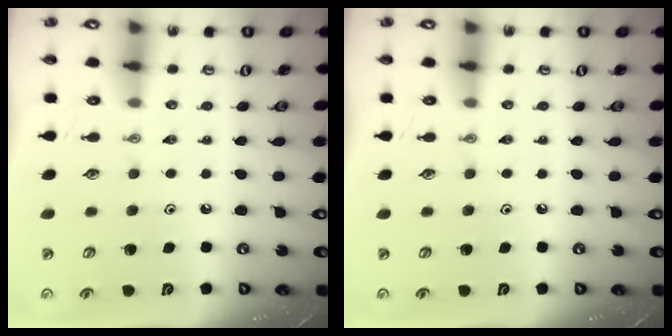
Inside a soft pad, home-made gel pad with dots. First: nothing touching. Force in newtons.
{"total": 0.0}